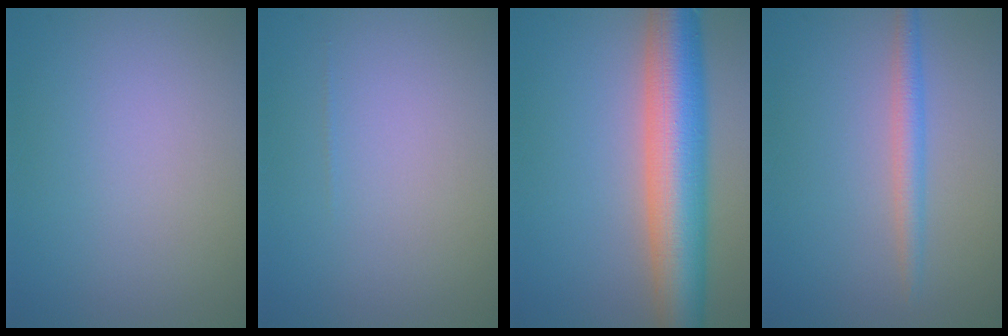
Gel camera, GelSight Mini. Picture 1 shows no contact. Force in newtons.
{"total": 0.0}
{"total": 10.2, "press": 10.2, "slide": 0.6}
{"total": 2.2, "press": 2.2, "slide": 0.0}